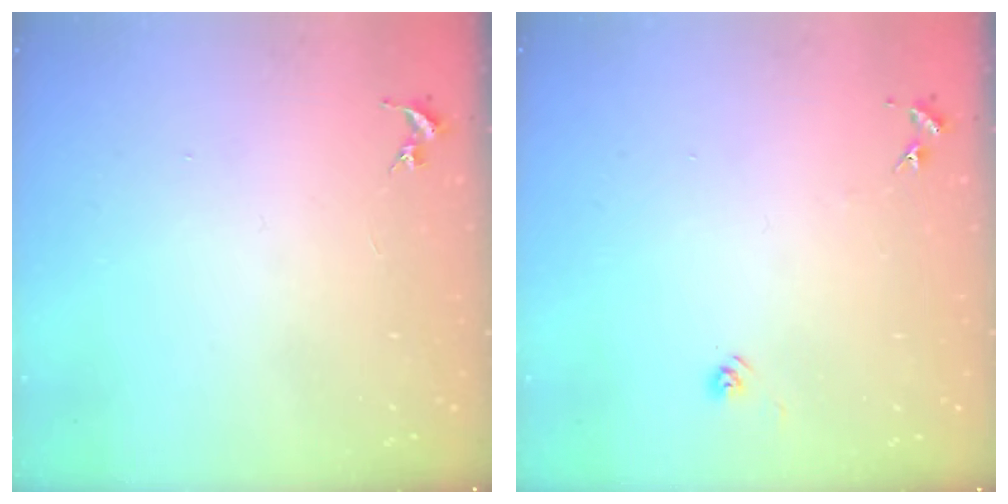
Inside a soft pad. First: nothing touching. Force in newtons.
{"total": 6.3, "press": 6.3, "slide": 0.5}